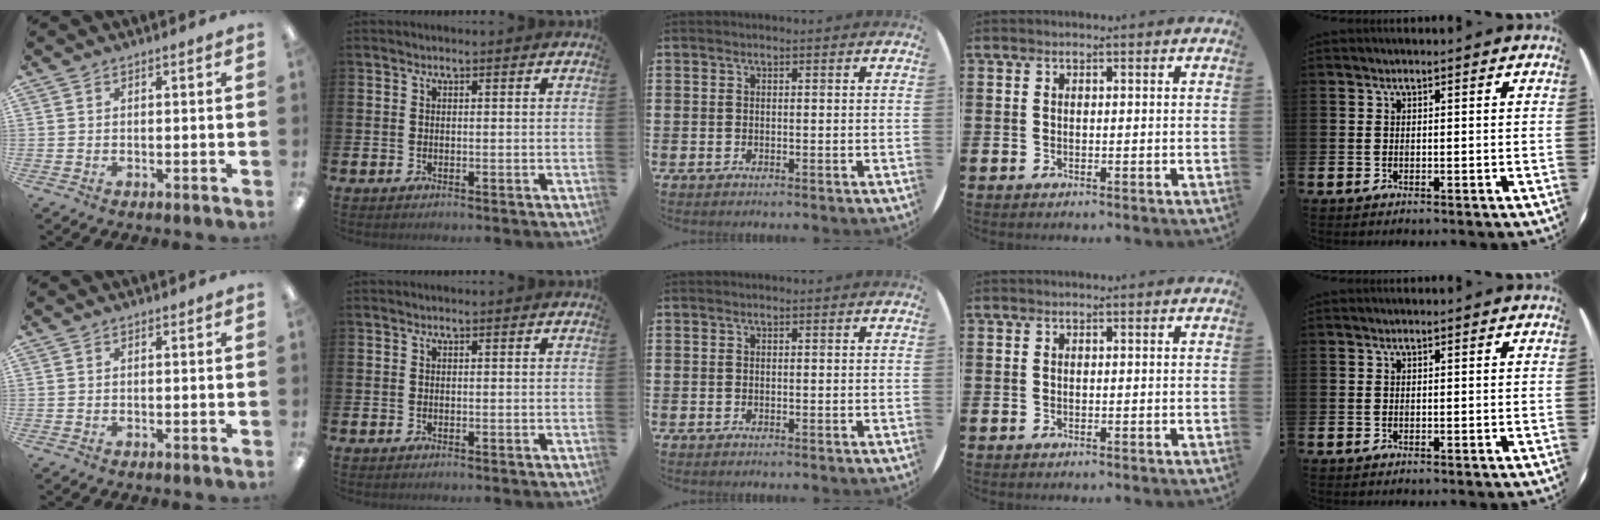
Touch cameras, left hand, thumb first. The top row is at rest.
{}